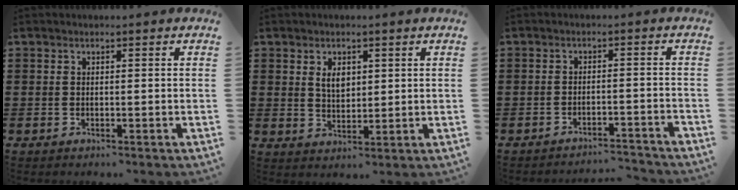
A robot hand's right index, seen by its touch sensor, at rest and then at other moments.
{"total": 3.3, "force": [1.3, 2.0, 2.4], "torque": [-0.045, 0.004, 0.021]}
{"total": 3.0, "force": [-2.9, -0.2, 0.4], "torque": [-0.011, 0.001, -0.062]}